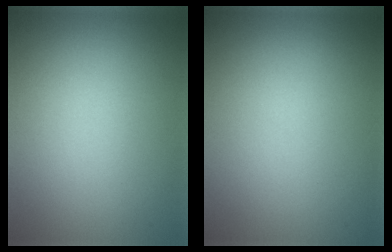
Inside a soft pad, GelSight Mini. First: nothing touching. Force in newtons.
{"total": 0.0}